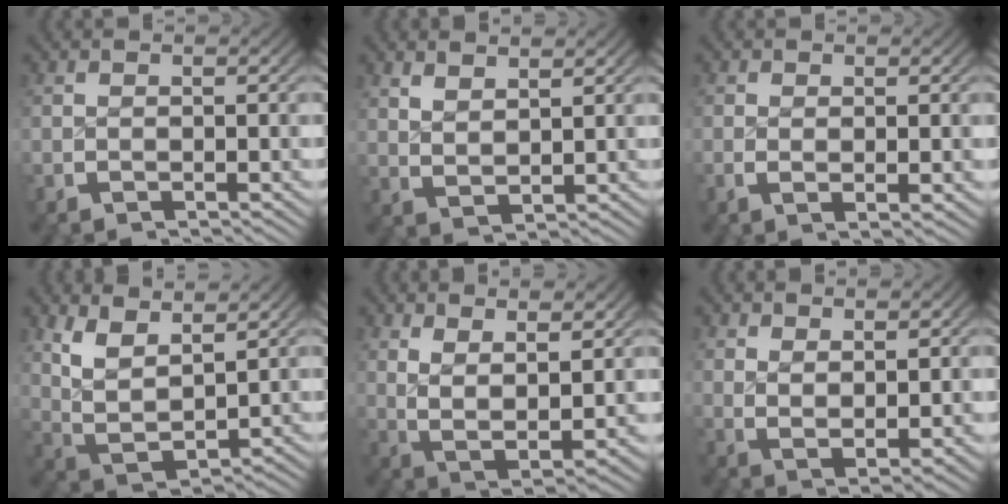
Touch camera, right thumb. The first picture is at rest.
{"total": 2.4, "force": [1.9, 0.9, 1.1], "torque": [-0.018, -0.005, 0.049]}
{"total": 1.1, "force": [0.1, 0.4, 1.0], "torque": [-0.021, -0.009, 0.007]}
{"total": 7.2, "force": [2.2, 4.6, 5.0], "torque": [-0.118, -0.020, 0.049]}
{"total": 6.5, "force": [1.1, 3.7, 5.2], "torque": [-0.110, -0.031, 0.036]}
{"total": 3.5, "force": [1.6, 1.7, 2.5], "torque": [-0.046, -0.015, 0.044]}